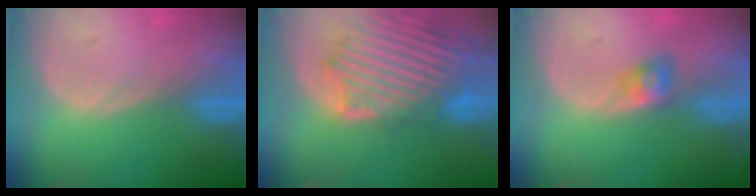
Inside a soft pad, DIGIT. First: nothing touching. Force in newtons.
{"total": 13.5, "press": 11.7, "slide": 6.8}
{"total": 2.9, "press": 2.5, "slide": 1.4}